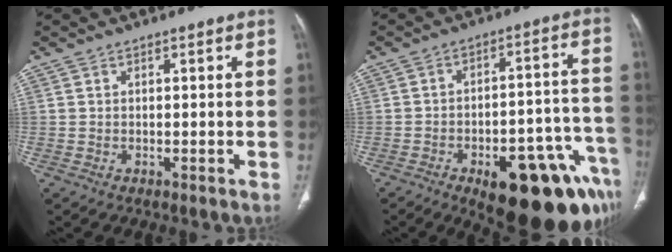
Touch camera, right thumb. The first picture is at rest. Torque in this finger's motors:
{"motor_torque": [3.52, 1.49, 1.30, -1.47, 0.39]}